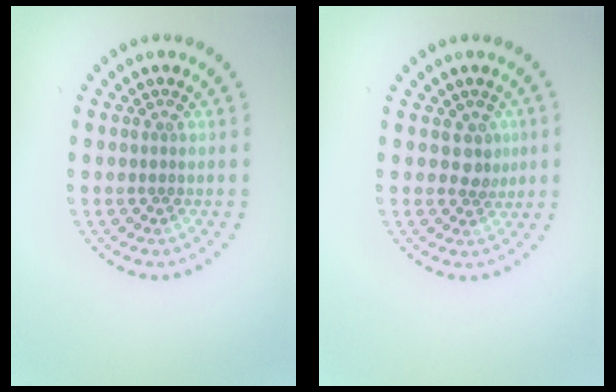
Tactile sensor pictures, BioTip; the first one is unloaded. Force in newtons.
{"total": 1.8, "press": 1.5, "slide": 1.0}